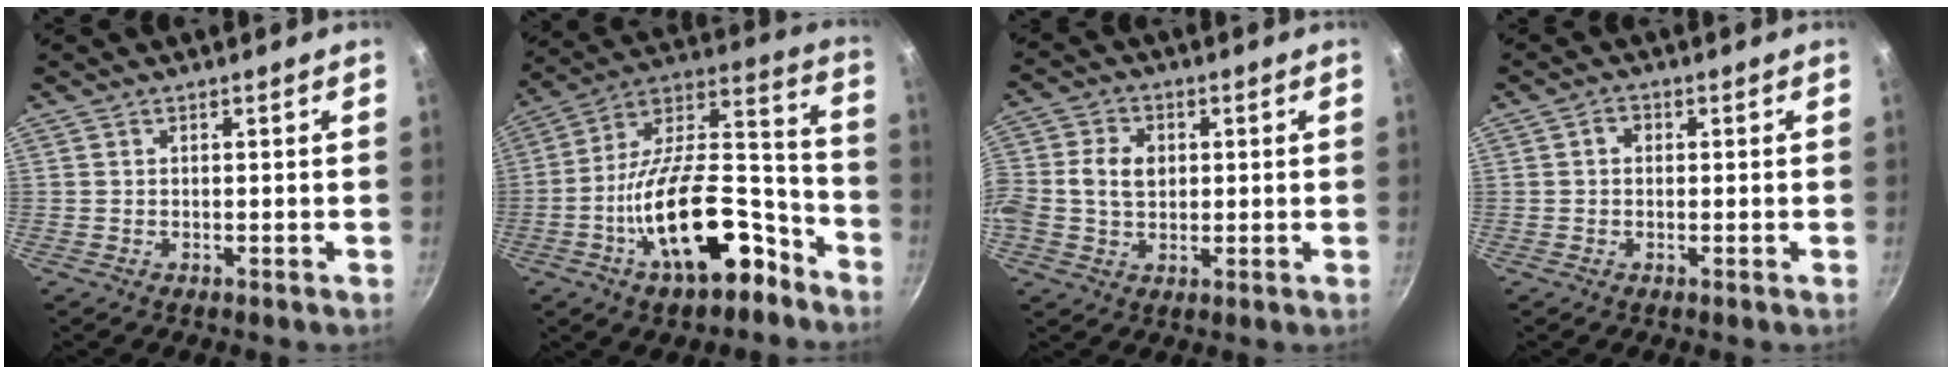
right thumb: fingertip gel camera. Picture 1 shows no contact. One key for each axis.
{"total": 23.5, "fx": -11.1, "fy": 11.0, "fz": 17.6, "tx": -0.244, "ty": 0.089, "tz": -0.177}
{"total": 8.4, "fx": 0.4, "fy": 6.4, "fz": 5.4, "tx": -0.098, "ty": 0.014, "tz": -0.002}
{"total": 1.9, "fx": 0.2, "fy": 1.6, "fz": 1.1, "tx": -0.013, "ty": 0.005, "tz": 0.000}